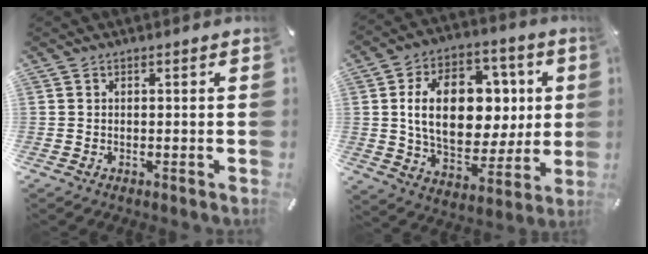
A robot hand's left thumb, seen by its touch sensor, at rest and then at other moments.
{"total": 19.7, "force": [2.7, 13.7, 13.9], "torque": [-0.248, 0.000, 0.050]}